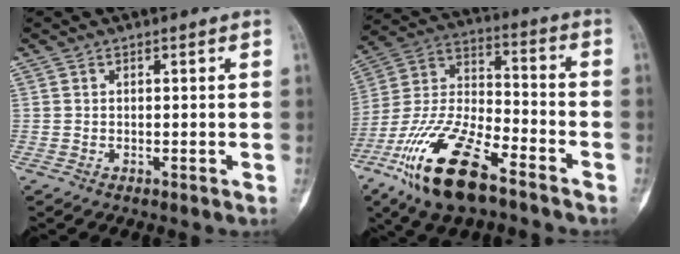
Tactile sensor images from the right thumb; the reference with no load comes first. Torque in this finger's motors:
{"motor_torque": [0.56, 0.48, 1.81, -0.98, 0.58]}